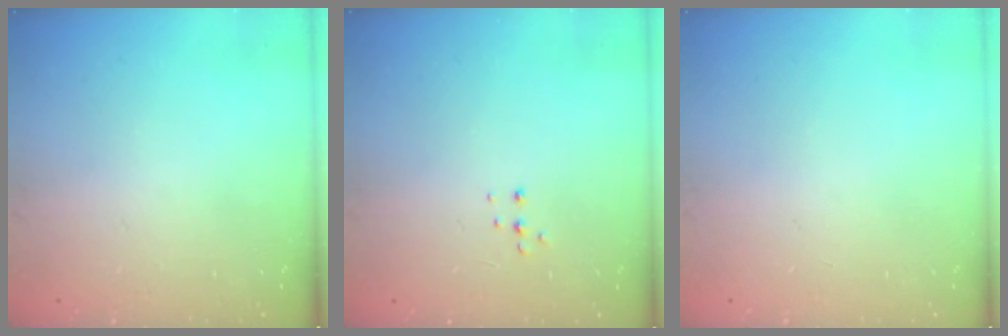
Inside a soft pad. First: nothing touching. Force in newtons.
{"total": 4.0, "press": 3.9, "slide": 0.8}
{"total": 0.0}